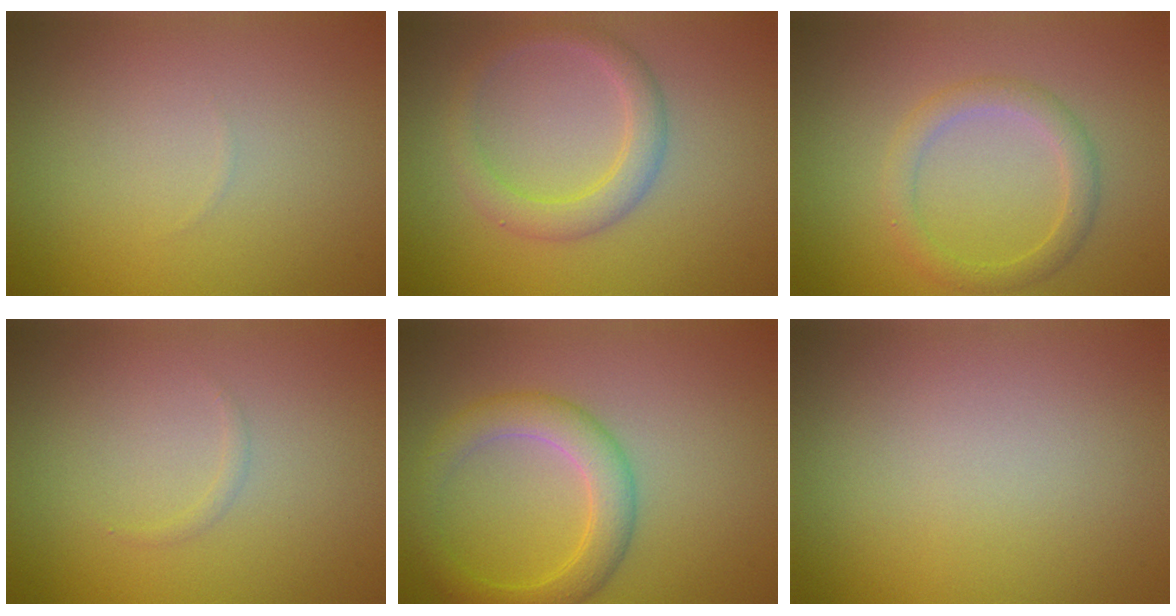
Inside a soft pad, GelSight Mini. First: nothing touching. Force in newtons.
{"total": 2.8, "press": 2.8, "slide": 0.1}
{"total": 2.4, "press": 2.3, "slide": 0.1}
{"total": 0.5, "press": 0.5, "slide": 0.0}
{"total": 4.0, "press": 4.0, "slide": 0.1}
{"total": 0.0}